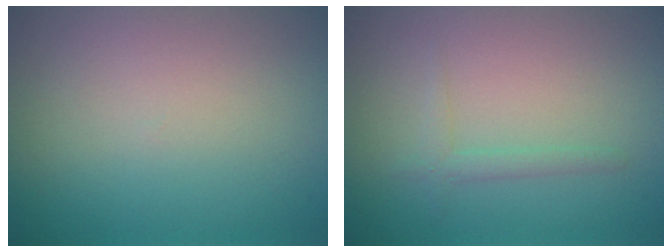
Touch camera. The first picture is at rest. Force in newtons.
{"total": 1.3, "press": 1.3, "slide": 0.1}